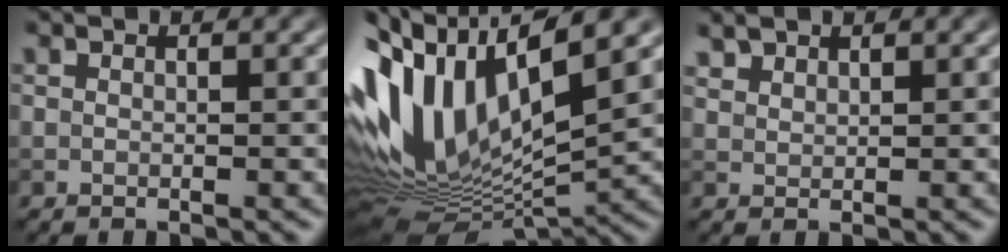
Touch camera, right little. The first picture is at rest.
{"total": 13.7, "force": [2.8, 6.3, 11.9], "torque": [-0.262, 0.001, 0.051]}
{"total": 1.6, "force": [1.5, 0.7, 0.3], "torque": [-0.010, 0.004, 0.034]}